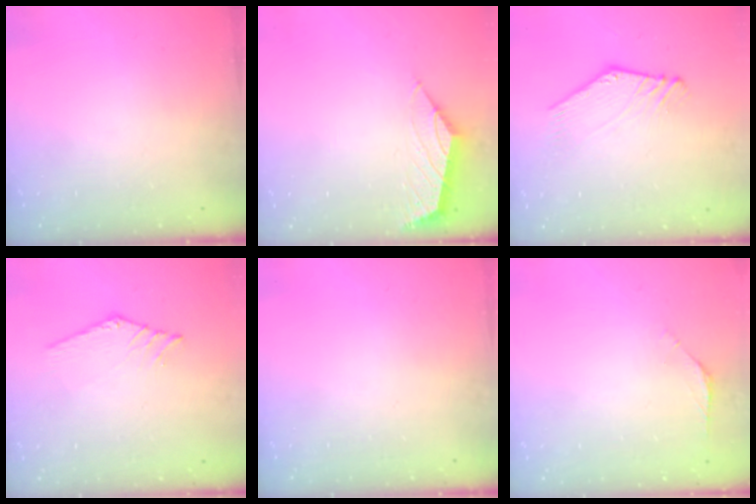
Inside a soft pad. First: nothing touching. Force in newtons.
{"total": 1.6, "press": 1.6, "slide": 0.2}
{"total": 1.5, "press": 1.4, "slide": 0.2}
{"total": 0.5, "press": 0.5, "slide": 0.2}
{"total": 0.0}
{"total": 1.8, "press": 1.7, "slide": 0.6}